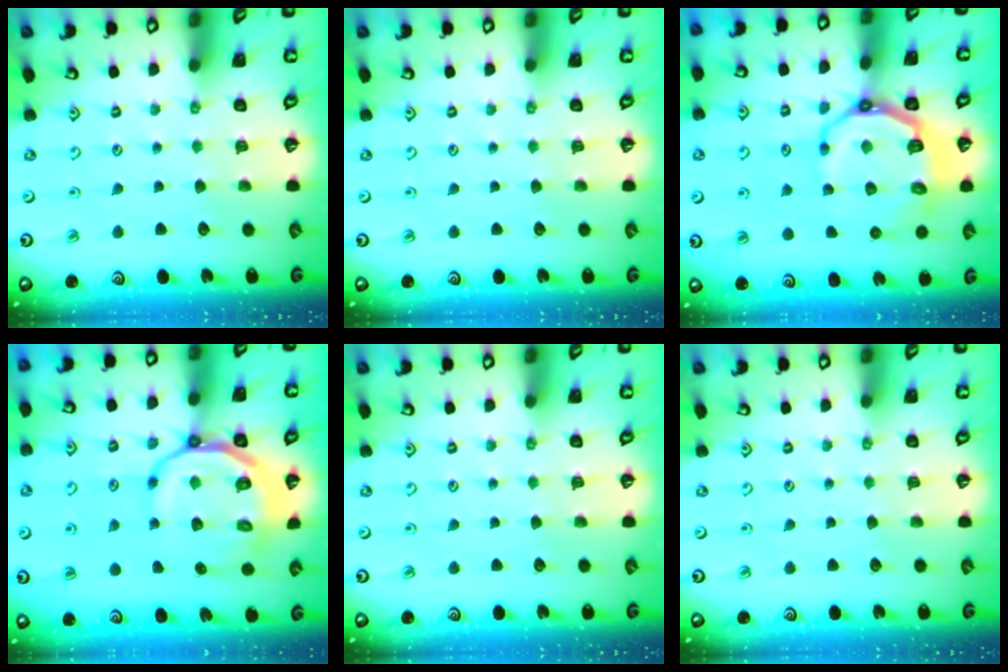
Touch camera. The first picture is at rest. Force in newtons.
{"total": 0.0}
{"total": 13.3, "press": 12.7, "slide": 3.9}
{"total": 14.3, "press": 13.9, "slide": 3.0}
{"total": 0.0}
{"total": 0.0}